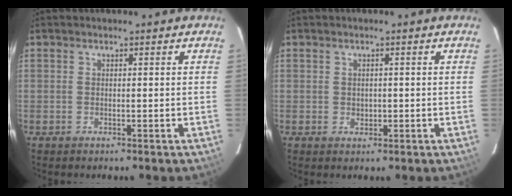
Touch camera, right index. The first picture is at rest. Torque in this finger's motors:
{"motor_torque": [-0.07, 0.03, -0.02, -0.01]}